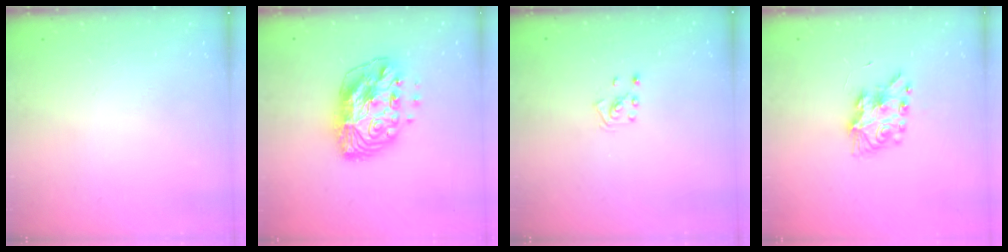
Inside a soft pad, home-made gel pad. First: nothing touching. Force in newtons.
{"total": 13.1, "press": 13.0, "slide": 1.6}
{"total": 2.1, "press": 2.0, "slide": 0.3}
{"total": 7.9, "press": 7.9, "slide": 0.7}